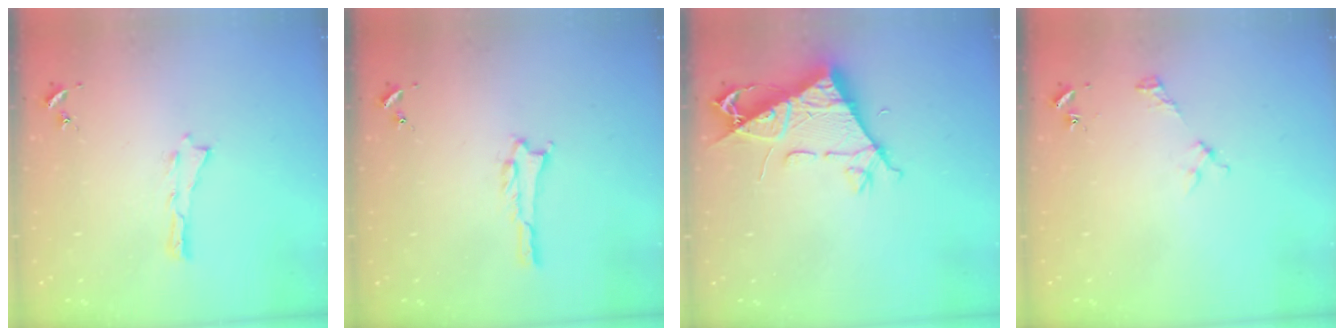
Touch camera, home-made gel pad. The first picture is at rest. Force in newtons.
{"total": 0.5, "press": 0.5, "slide": 0.1}
{"total": 8.6, "press": 8.5, "slide": 1.2}
{"total": 2.2, "press": 2.2, "slide": 0.3}